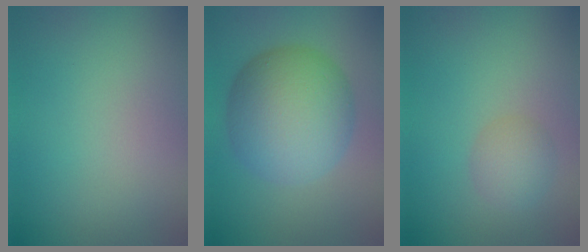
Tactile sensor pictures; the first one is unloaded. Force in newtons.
{"total": 8.9, "press": 8.9, "slide": 0.3}
{"total": 2.1, "press": 2.1, "slide": 0.1}